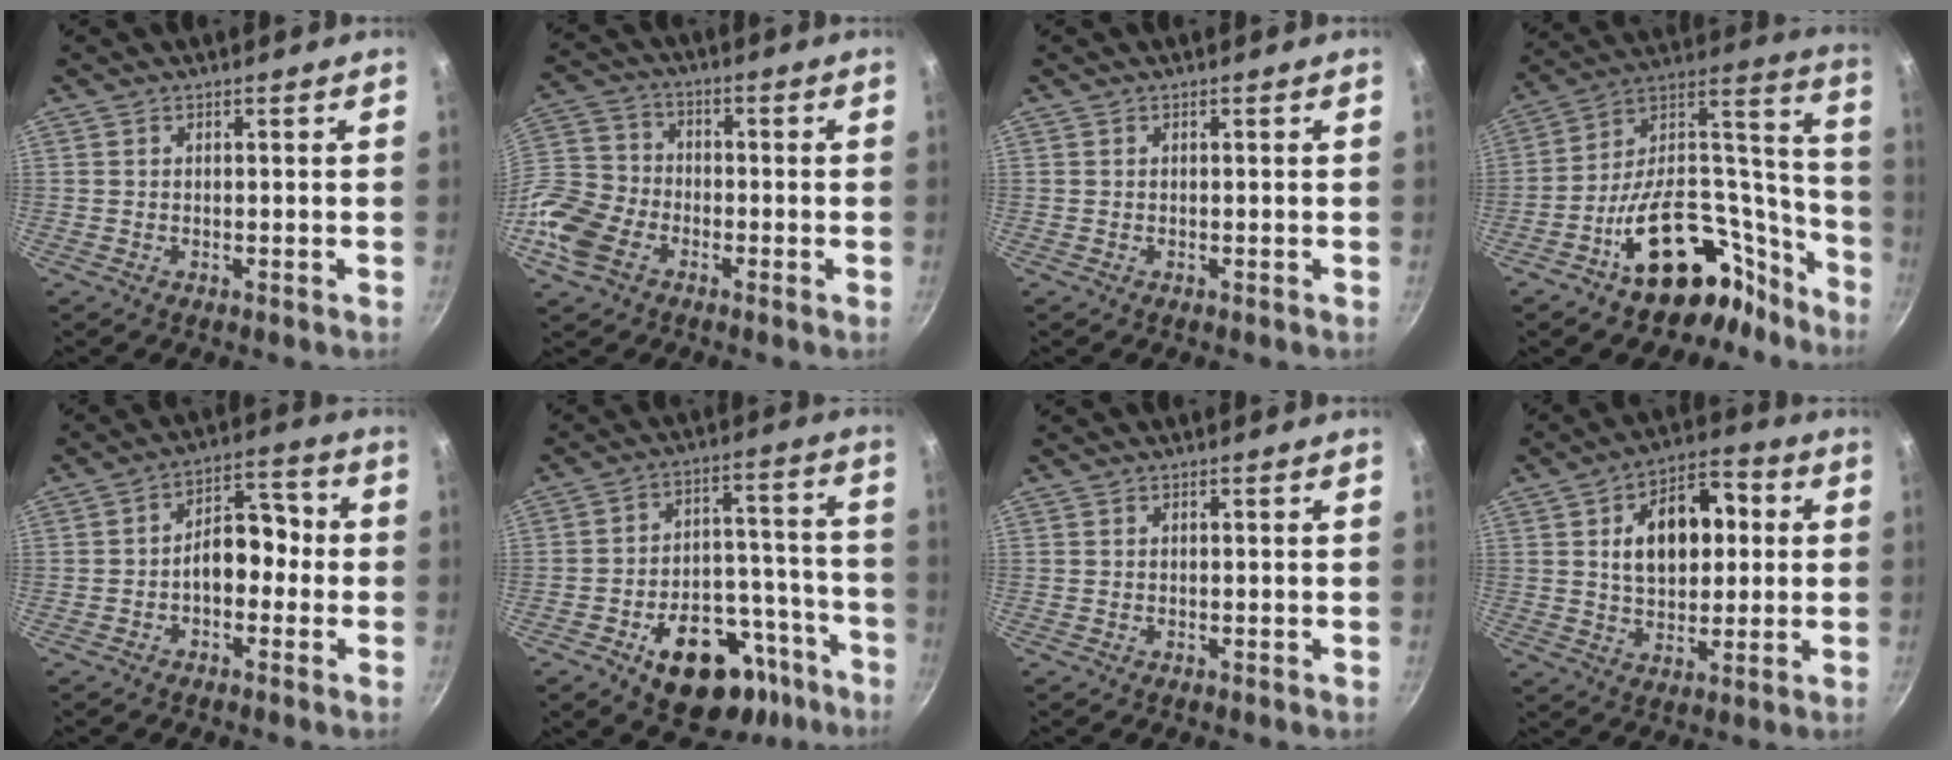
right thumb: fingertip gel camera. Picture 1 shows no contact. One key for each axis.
{"total": 12.9, "fx": -5.4, "fy": 9.1, "fz": 7.3, "tx": -0.153, "ty": 0.022, "tz": -0.114}
{"total": 0.0}
{"total": 22.2, "fx": -13.8, "fy": 11.4, "fz": 13.2, "tx": -0.151, "ty": 0.141, "tz": -0.223}
{"total": 8.9, "fx": -1.4, "fy": 5.7, "fz": 6.7, "tx": -0.074, "ty": 0.040, "tz": -0.033}
{"total": 19.7, "fx": -11.2, "fy": 10.8, "fz": 12.2, "tx": -0.136, "ty": 0.089, "tz": -0.160}
{"total": 0.0}
{"total": 14.5, "fx": 2.6, "fy": 9.0, "fz": 11.1, "tx": -0.140, "ty": 0.014, "tz": 0.037}